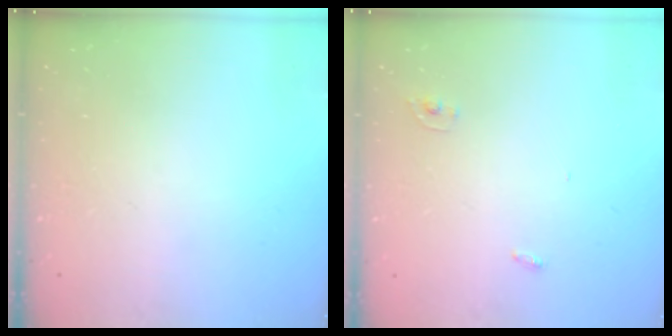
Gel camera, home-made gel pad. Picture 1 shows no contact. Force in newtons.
{"total": 2.4, "press": 2.4, "slide": 0.2}